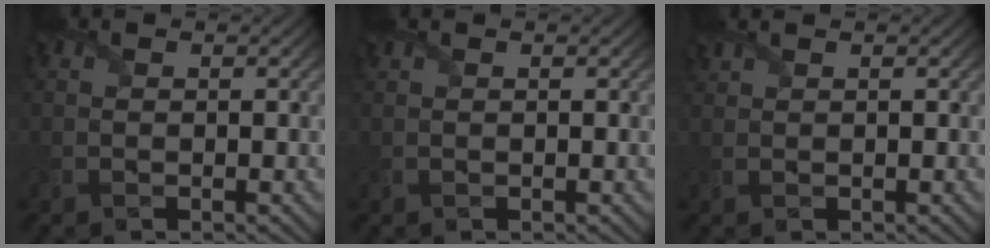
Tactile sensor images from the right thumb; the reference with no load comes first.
{"total": 0.6, "force": [0.6, -0.1, 0.2], "torque": [-0.008, 0.006, 0.010]}
{"total": 1.2, "force": [1.1, -0.2, 0.3], "torque": [-0.011, 0.008, 0.027]}